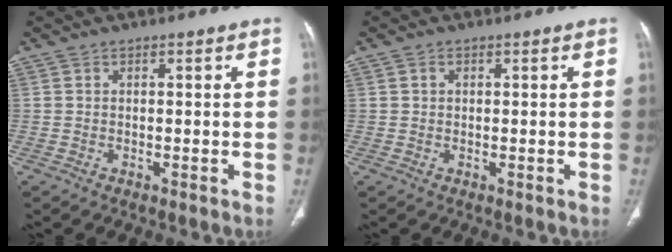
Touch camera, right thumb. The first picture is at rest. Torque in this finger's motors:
{"motor_torque": [-0.15, -0.25, -0.03, 0.07, 0.08]}